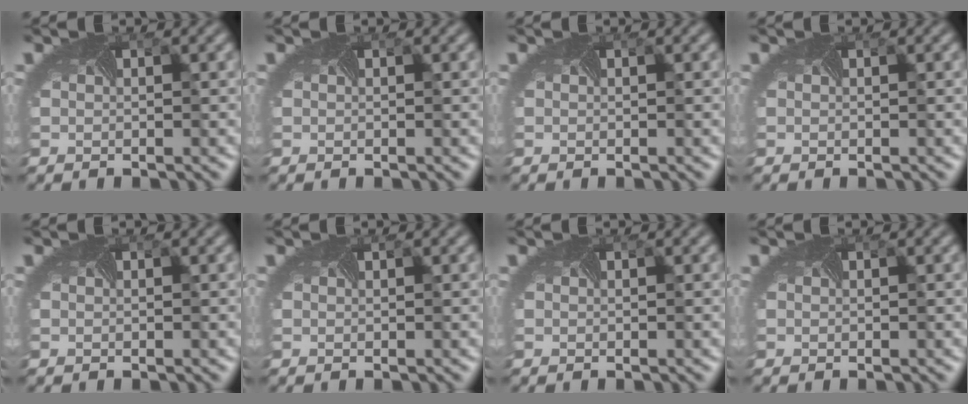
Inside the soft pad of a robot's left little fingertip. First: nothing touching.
{"total": 0.0}
{"total": 0.0}
{"total": 0.0}
{"total": 0.0}
{"total": 0.0}
{"total": 0.0}
{"total": 0.0}